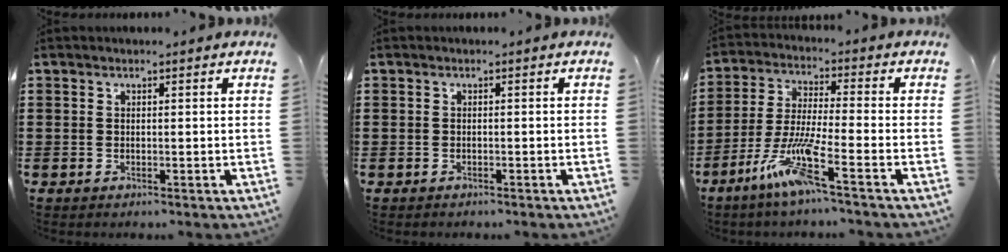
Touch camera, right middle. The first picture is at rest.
{"total": 0.6, "force": [-0.5, 0.4, -0.1], "torque": [0.001, 0.003, -0.013]}
{"total": 8.6, "force": [-5.3, 0.4, 6.7], "torque": [-0.150, -0.012, -0.107]}